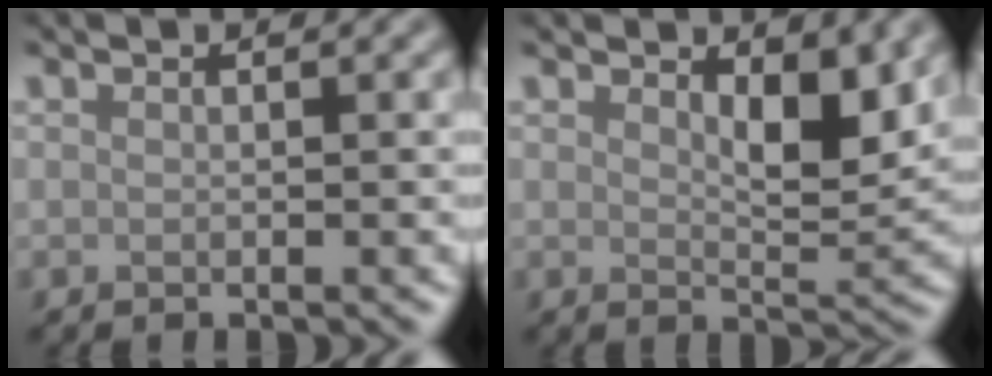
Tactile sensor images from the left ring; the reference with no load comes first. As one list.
[{"total": 3.6, "force": [1.7, 1.3, 2.9], "torque": [-0.049, -0.007, 0.025]}]